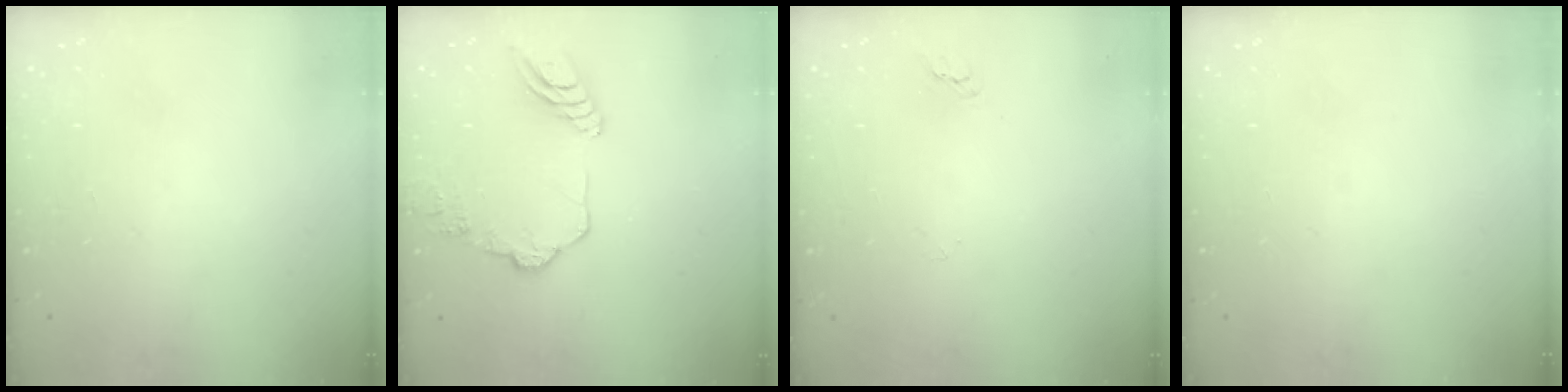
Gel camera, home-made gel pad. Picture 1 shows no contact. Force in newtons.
{"total": 12.2, "press": 12.2, "slide": 1.1}
{"total": 2.2, "press": 2.2, "slide": 0.2}
{"total": 0.0}